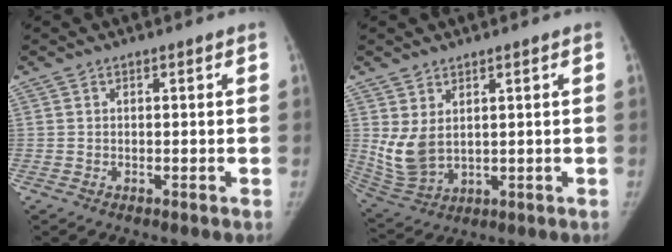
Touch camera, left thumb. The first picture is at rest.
{"total": 7.7, "force": [2.3, 4.7, 5.7], "torque": [-0.120, -0.016, 0.066]}